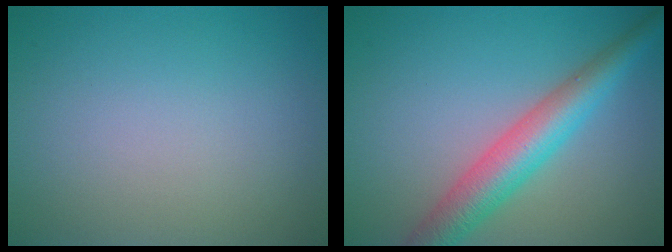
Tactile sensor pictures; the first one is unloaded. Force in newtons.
{"total": 5.6, "press": 5.6, "slide": 0.2}